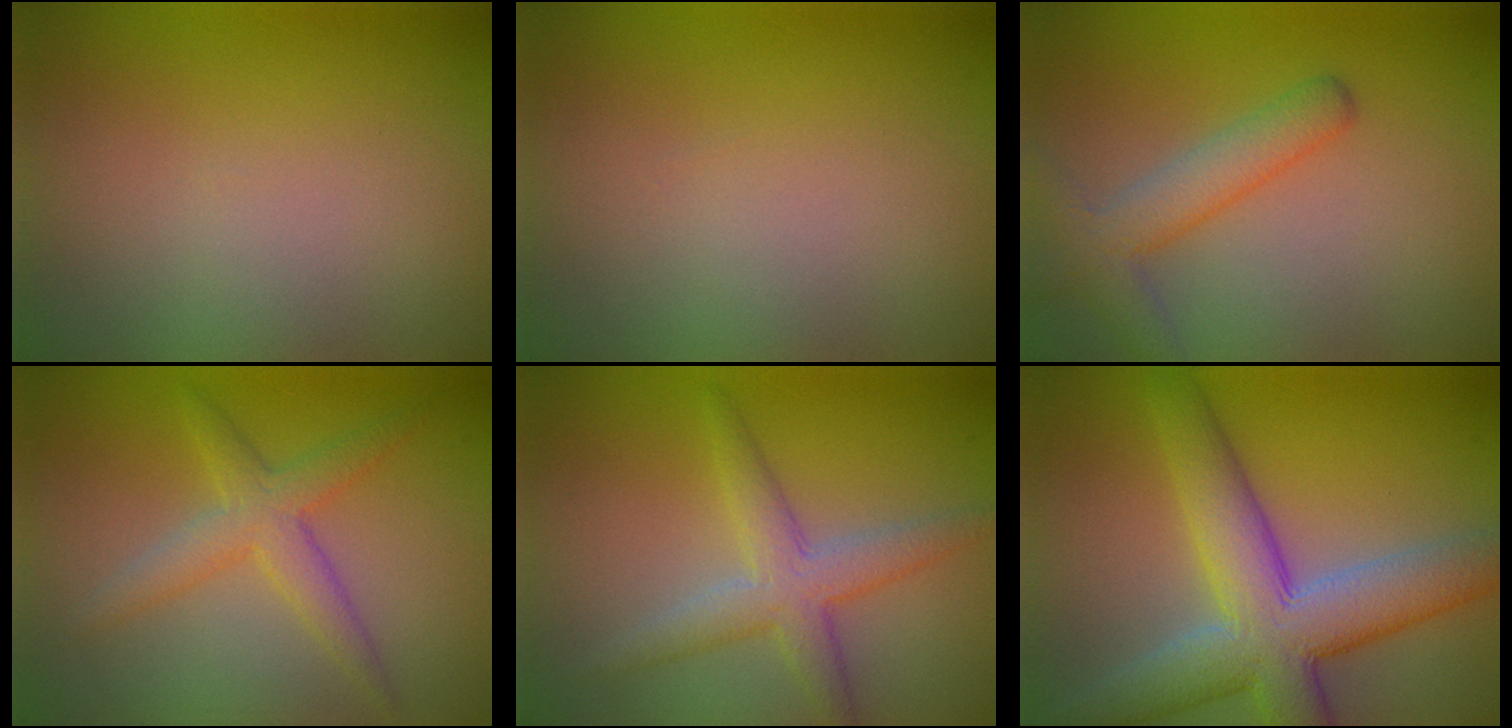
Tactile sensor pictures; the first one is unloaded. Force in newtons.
{"total": 0.0}
{"total": 3.6, "press": 3.6, "slide": 0.1}
{"total": 3.1, "press": 3.1, "slide": 0.1}
{"total": 3.7, "press": 3.7, "slide": 0.1}
{"total": 9.0, "press": 9.0, "slide": 0.5}